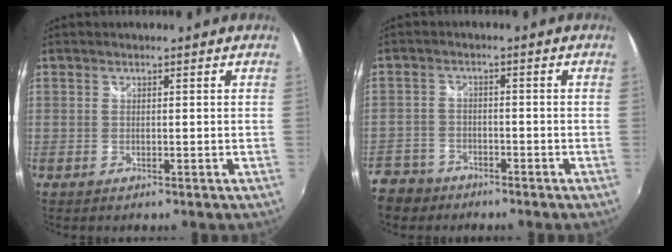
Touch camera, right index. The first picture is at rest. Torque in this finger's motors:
{"motor_torque": [0.05, -0.02, 0.04, 0.00]}